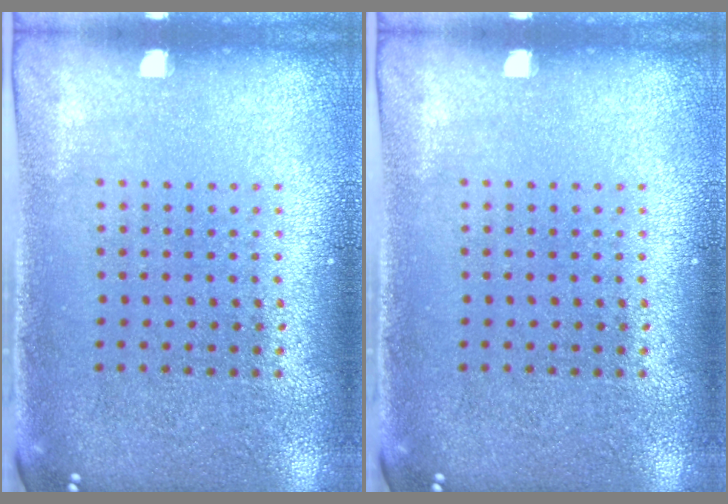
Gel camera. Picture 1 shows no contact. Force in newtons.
{"total": 0.0}